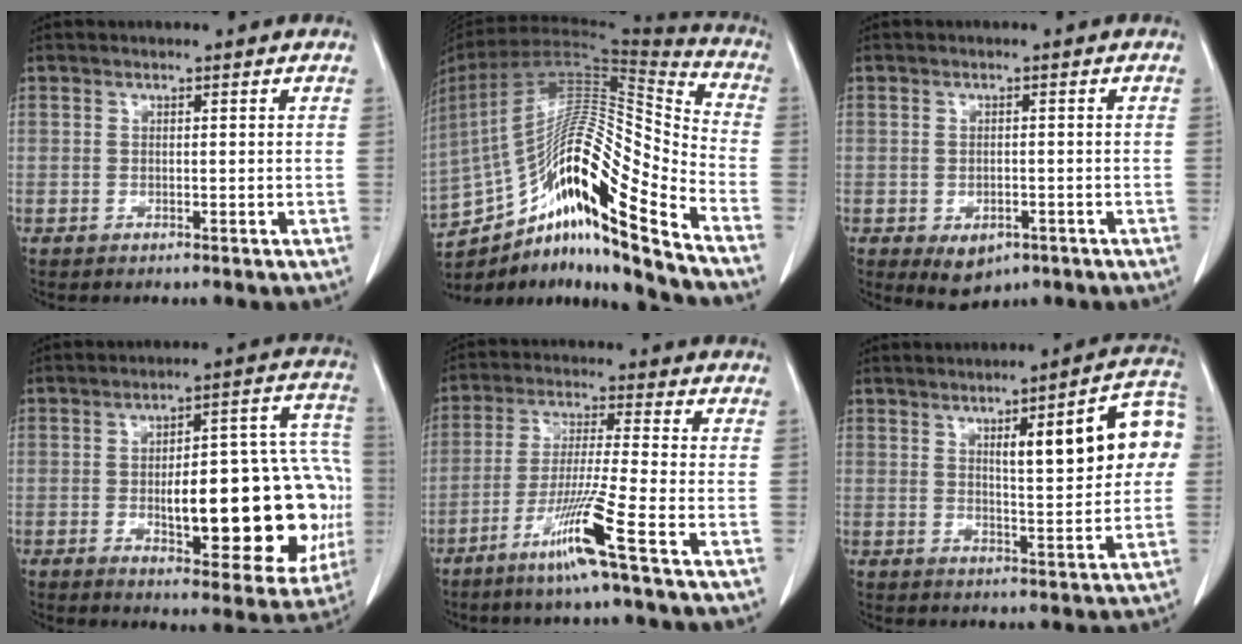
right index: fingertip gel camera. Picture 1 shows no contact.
{"total": 25.9, "force": [-16.0, 2.9, 20.1], "torque": [-0.358, 0.013, -0.283]}
{"total": 4.3, "force": [-2.2, 2.8, 2.5], "torque": [-0.036, -0.003, -0.018]}
{"total": 23.3, "force": [-3.4, 7.6, 21.8], "torque": [-0.217, 0.037, -0.023]}
{"total": 9.6, "force": [-5.3, -1.8, 7.8], "torque": [-0.147, -0.026, -0.108]}
{"total": 13.3, "force": [3.0, 2.3, 12.8], "torque": [-0.167, 0.026, 0.039]}